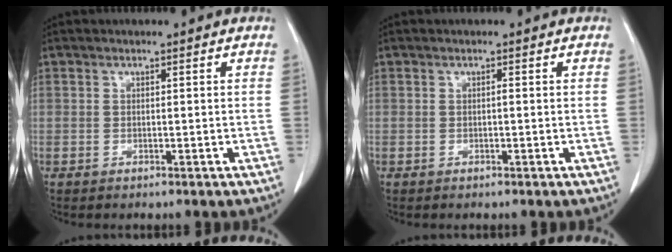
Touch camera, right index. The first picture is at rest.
{"total": 0.0}